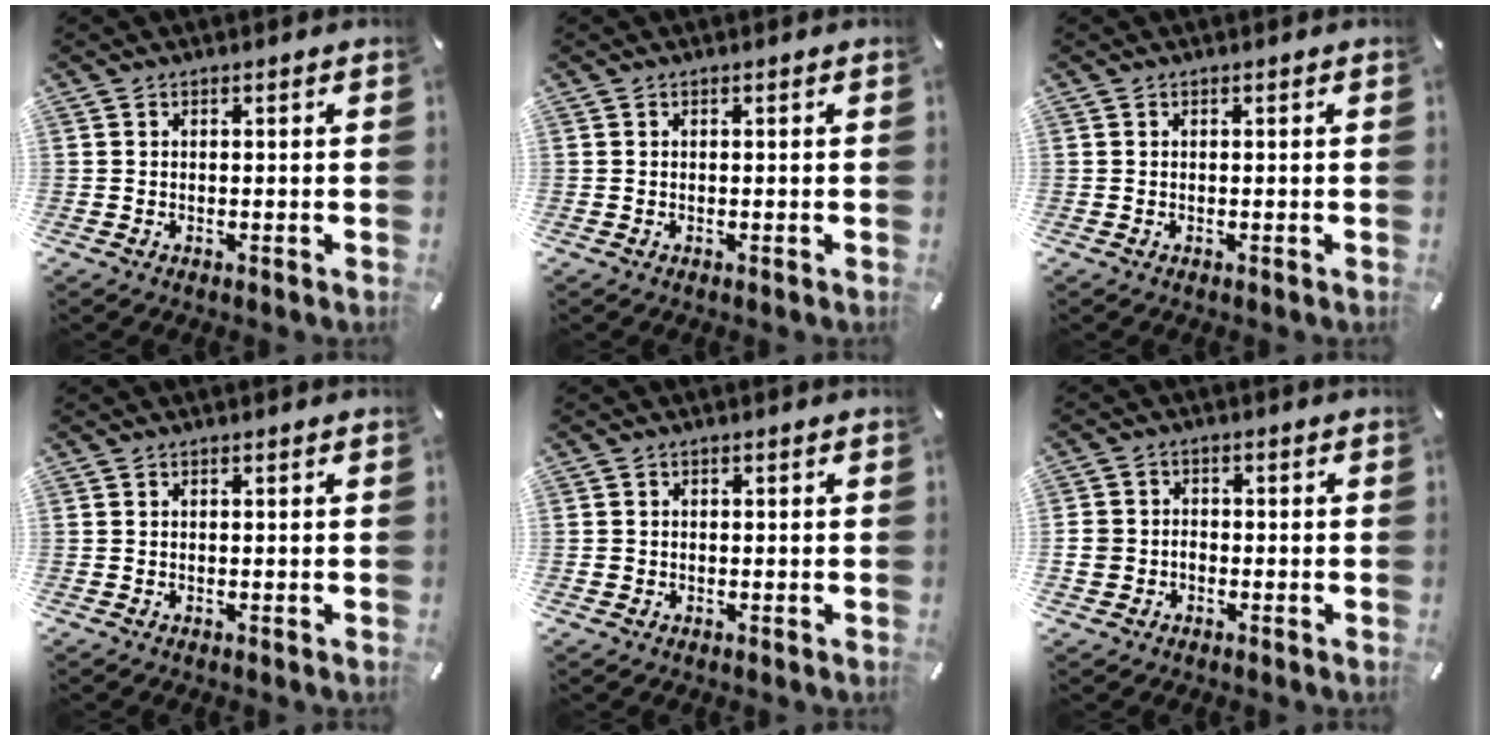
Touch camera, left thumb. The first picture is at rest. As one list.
[{"total": 0.0}, {"total": 0.0}, {"total": 0.0}, {"total": 1.2, "force": [-0.2, 1.1, 0.3], "torque": [-0.004, 0.005, -0.007]}, {"total": 4.5, "force": [-1.5, 4.0, 1.6], "torque": [-0.041, 0.008, -0.031]}]